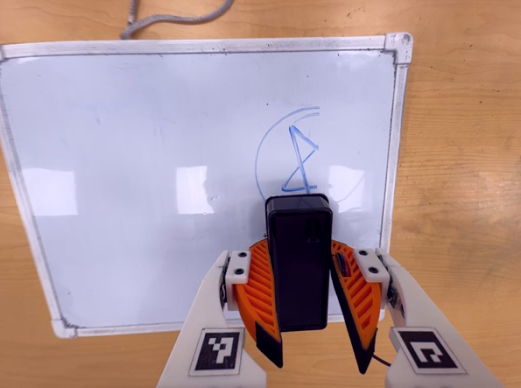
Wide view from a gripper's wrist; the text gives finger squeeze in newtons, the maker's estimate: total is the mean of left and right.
{"total": 7.5, "left": 8.1, "right": 6.8}